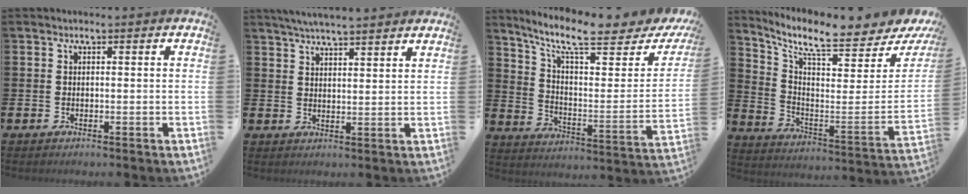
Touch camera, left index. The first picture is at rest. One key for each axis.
{"total": 4.8, "fx": 4.7, "fy": 0.0, "fz": 1.1, "tx": -0.031, "ty": -0.017, "tz": 0.085}
{"total": 10.5, "fx": 8.4, "fy": 2.3, "fz": 5.8, "tx": -0.127, "ty": -0.063, "tz": 0.136}
{"total": 8.6, "fx": 7.4, "fy": 1.8, "fz": 4.0, "tx": -0.094, "ty": -0.078, "tz": 0.117}